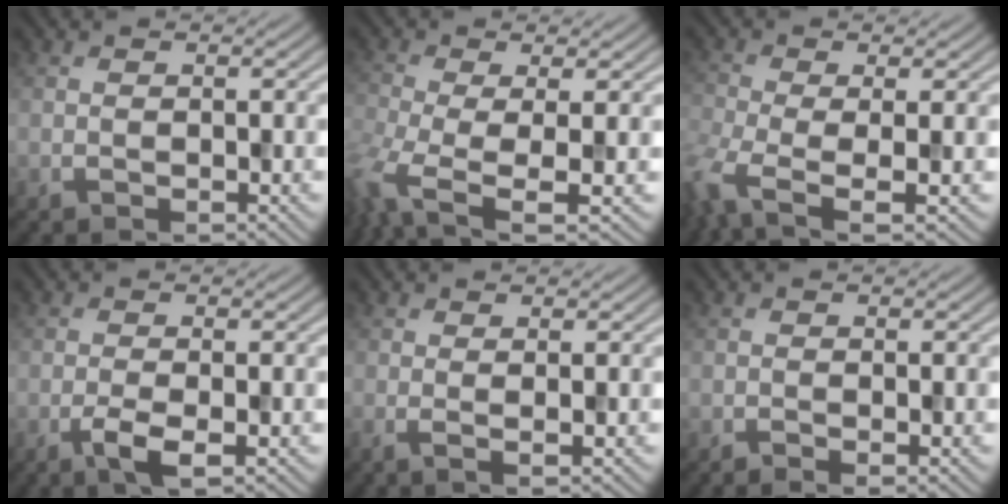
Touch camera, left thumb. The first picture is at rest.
{"total": 6.7, "force": [-2.6, 2.2, 5.7], "torque": [-0.131, -0.020, -0.050]}
{"total": 5.9, "force": [-3.1, 1.9, 4.7], "torque": [-0.111, -0.019, -0.061]}
{"total": 2.3, "force": [-1.4, 0.4, 1.8], "torque": [-0.034, -0.002, -0.029]}
{"total": 1.7, "force": [0.2, 0.5, 1.6], "torque": [-0.022, 0.001, 0.003]}
{"total": 1.4, "force": [-0.5, 0.3, 1.3], "torque": [-0.014, -0.004, -0.013]}